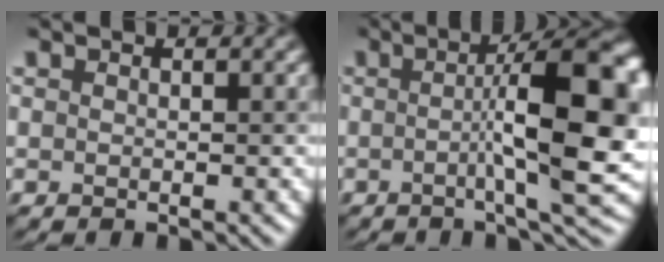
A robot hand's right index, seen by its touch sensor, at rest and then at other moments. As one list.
[{"total": 11.4, "force": [-0.1, 2.5, 11.1], "torque": [-0.139, 0.007, -0.007]}]